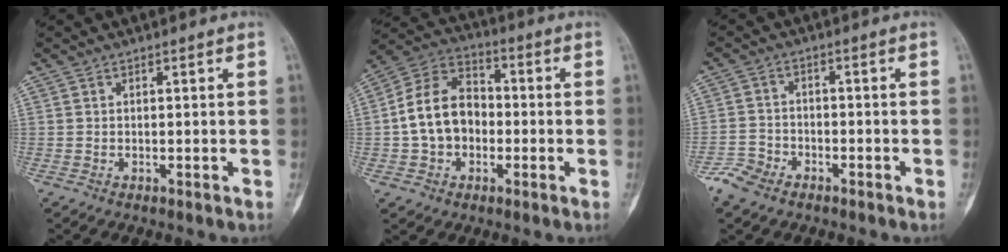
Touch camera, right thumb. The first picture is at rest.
{"total": 12.8, "force": [-1.4, 9.6, 8.2], "torque": [-0.128, 0.040, -0.038]}
{"total": 5.5, "force": [-3.9, 3.1, 2.3], "torque": [-0.047, 0.013, -0.079]}